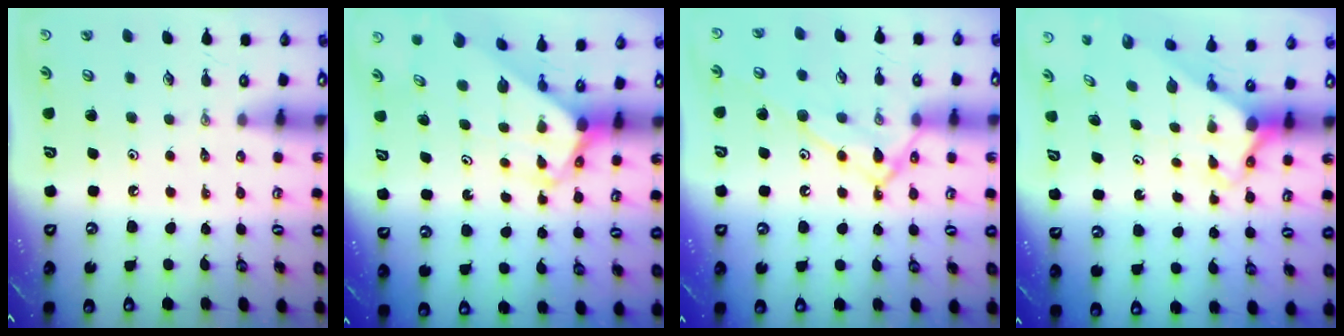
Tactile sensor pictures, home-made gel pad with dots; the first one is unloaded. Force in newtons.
{"total": 2.8, "press": 2.8, "slide": 0.2}
{"total": 13.0, "press": 13.0, "slide": 0.6}
{"total": 3.0, "press": 3.0, "slide": 0.2}